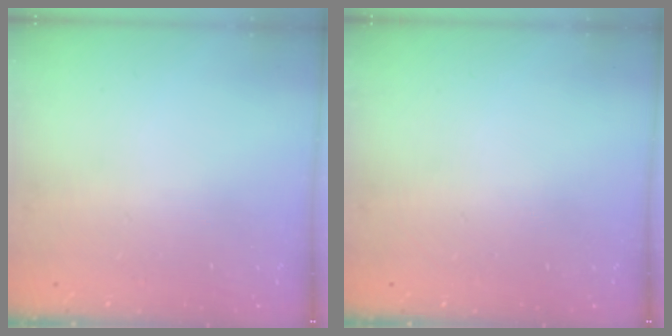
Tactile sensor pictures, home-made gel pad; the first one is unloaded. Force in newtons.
{"total": 0.0}